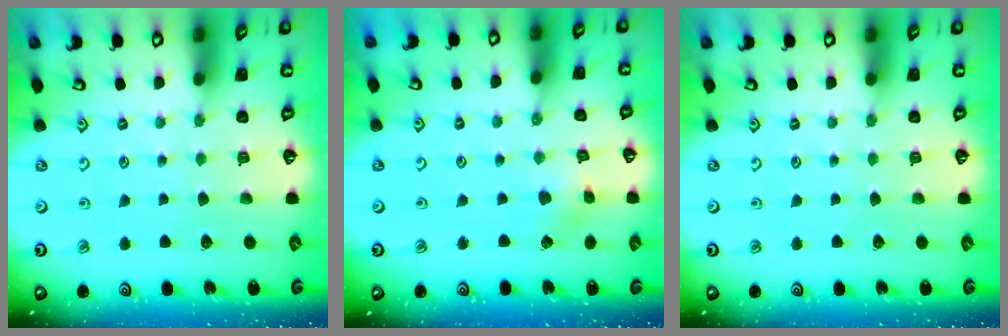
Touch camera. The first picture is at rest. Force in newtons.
{"total": 2.4, "press": 2.4, "slide": 0.2}
{"total": 0.0}